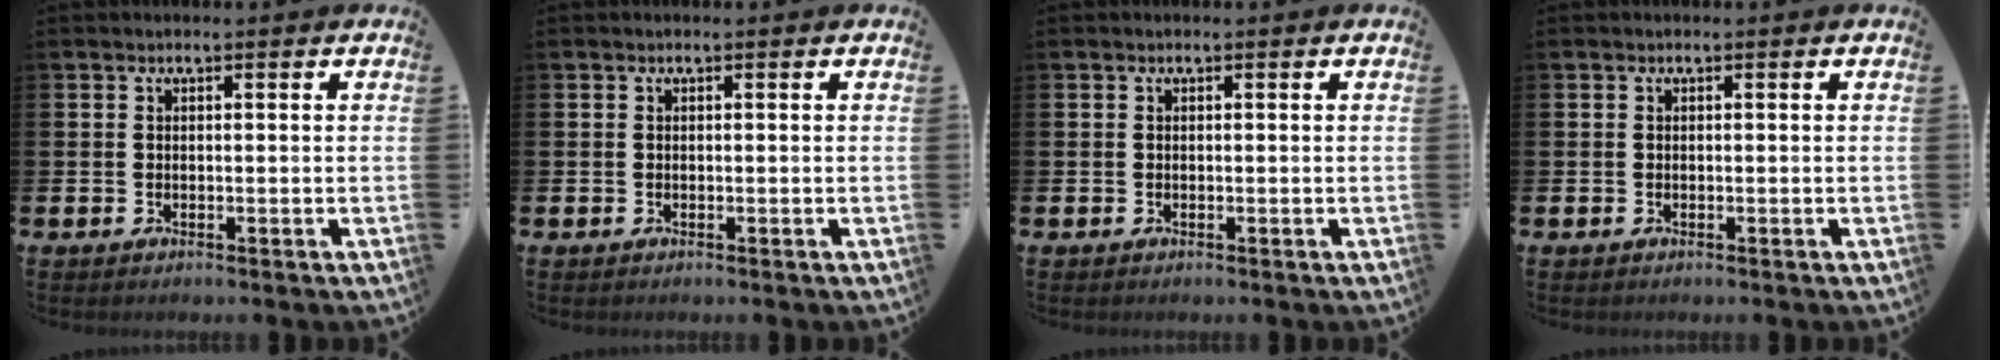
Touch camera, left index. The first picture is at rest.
{"total": 0.0}
{"total": 0.0}
{"total": 0.0}